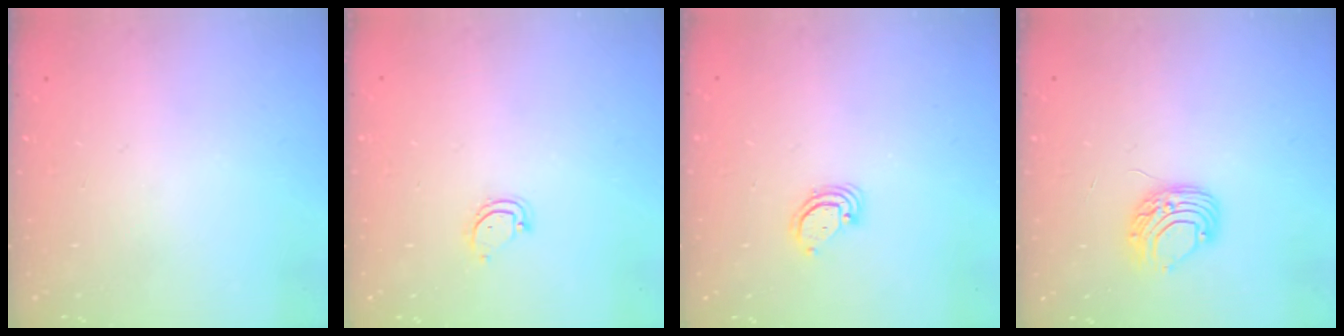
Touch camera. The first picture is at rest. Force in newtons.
{"total": 3.9, "press": 3.9, "slide": 0.2}
{"total": 3.2, "press": 3.2, "slide": 0.3}
{"total": 7.5, "press": 7.4, "slide": 0.7}